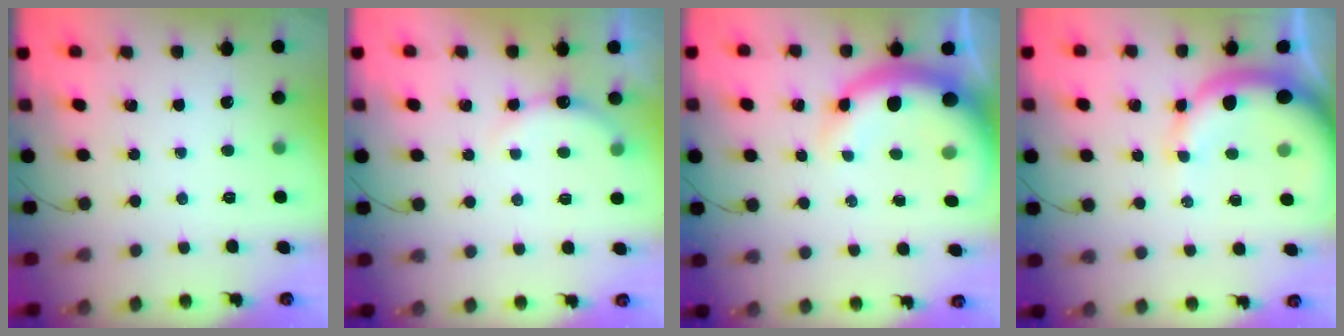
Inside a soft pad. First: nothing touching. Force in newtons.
{"total": 5.8, "press": 5.7, "slide": 1.1}
{"total": 9.2, "press": 8.8, "slide": 2.9}
{"total": 10.8, "press": 10.5, "slide": 2.3}